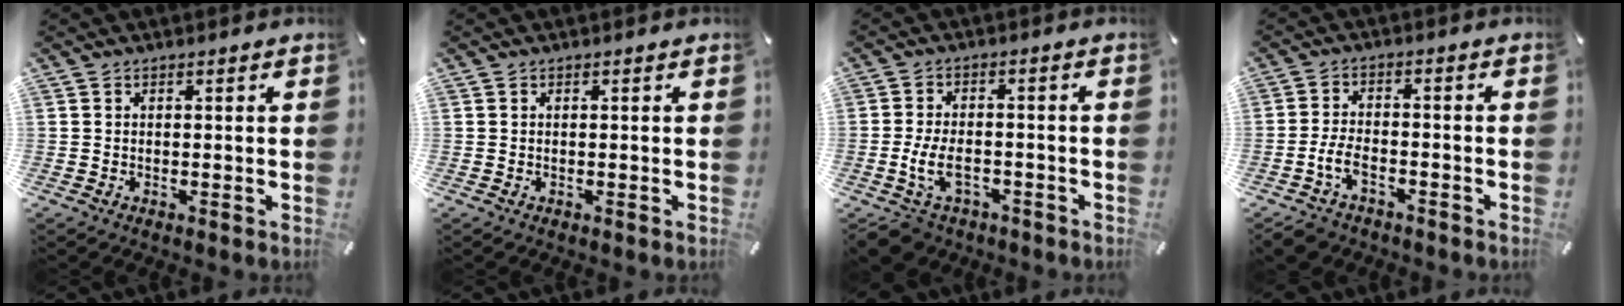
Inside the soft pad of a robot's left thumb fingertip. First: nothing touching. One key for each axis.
{"total": 0.0}
{"total": 8.0, "fx": -3.0, "fy": 5.1, "fz": 5.3, "tx": -0.110, "ty": 0.013, "tz": -0.051}
{"total": 6.2, "fx": -3.3, "fy": 3.8, "fz": 3.7, "tx": -0.084, "ty": 0.015, "tz": -0.066}